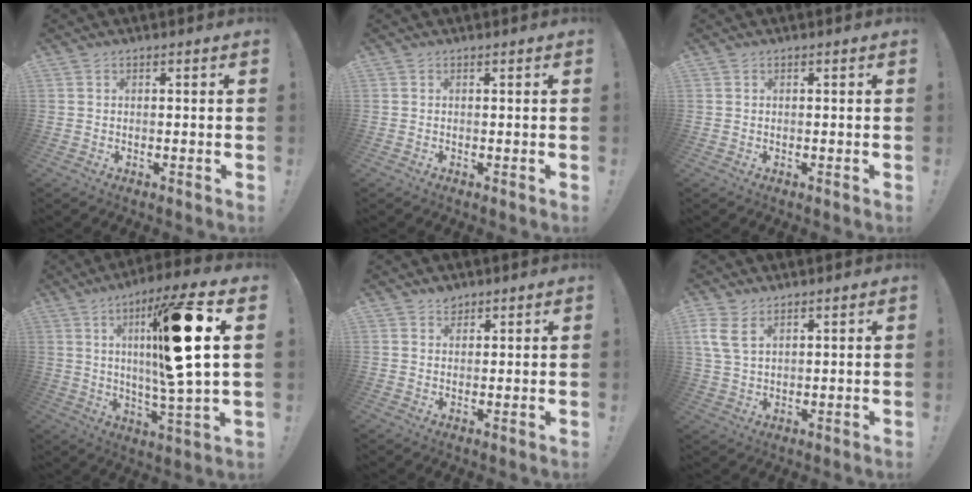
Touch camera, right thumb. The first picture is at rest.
{"total": 0.0}
{"total": 0.0}
{"total": 21.7, "force": [5.8, 3.0, 20.7], "torque": [-0.333, -0.023, 0.067]}
{"total": 2.6, "force": [2.1, 1.4, 0.5], "torque": [0.002, -0.013, 0.036]}
{"total": 6.3, "force": [3.4, 3.1, 4.3], "torque": [-0.094, -0.007, 0.068]}